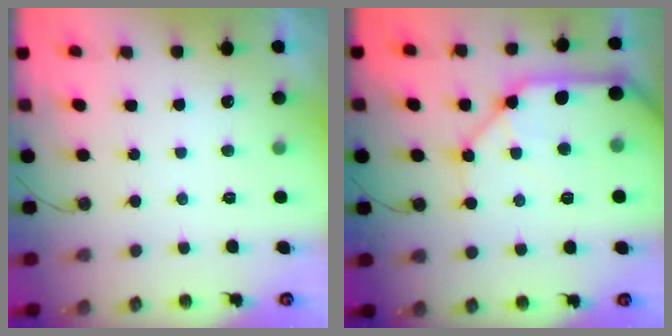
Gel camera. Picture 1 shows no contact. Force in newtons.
{"total": 16.7, "press": 16.6, "slide": 2.2}